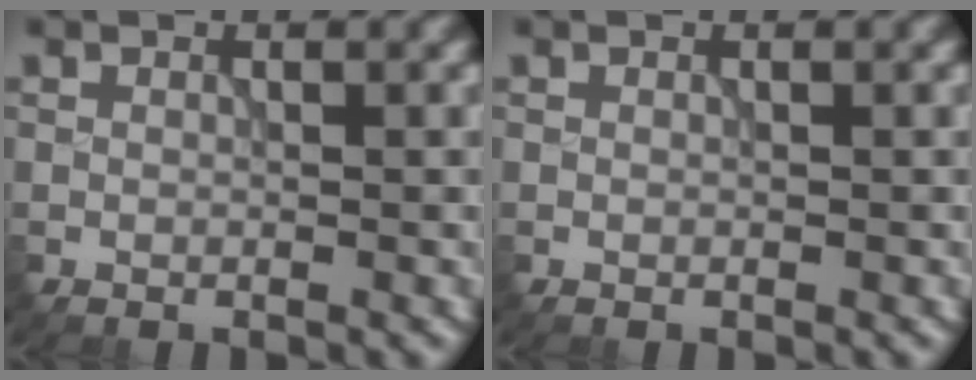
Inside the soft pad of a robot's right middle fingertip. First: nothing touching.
{"total": 0.0}